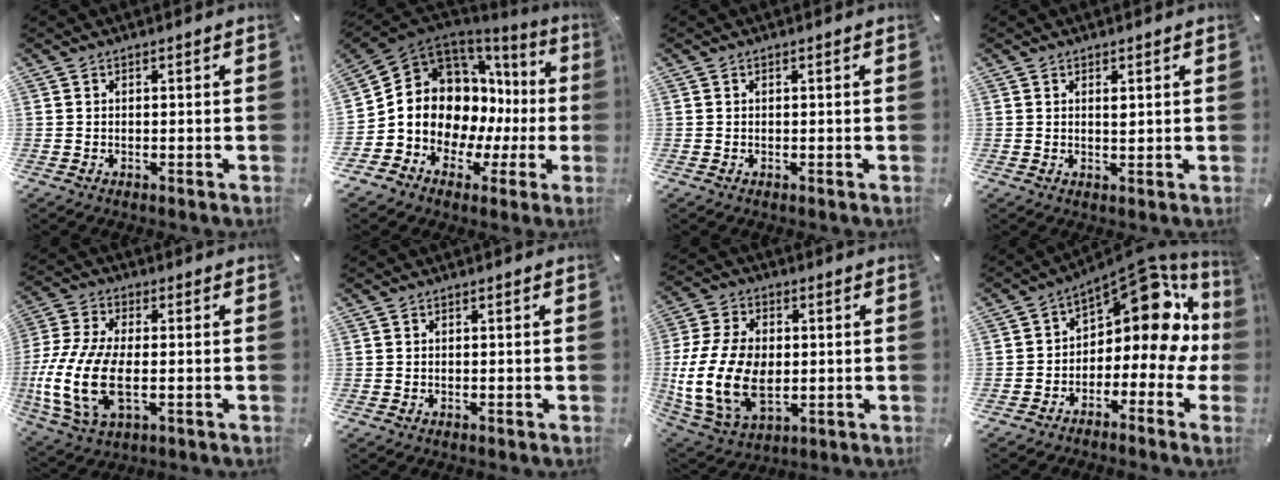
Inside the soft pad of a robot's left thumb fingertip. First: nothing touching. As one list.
[{"total": 11.9, "force": [1.8, 10.5, 5.3], "torque": [-0.092, -0.049, 0.042]}, {"total": 0.0}, {"total": 1.3, "force": [0.7, 0.4, 1.1], "torque": [-0.015, -0.003, 0.010]}, {"total": 15.3, "force": [-2.3, 8.2, 12.7], "torque": [-0.289, -0.017, -0.042]}, {"total": 0.0}, {"total": 17.8, "force": [-1.5, 12.7, 12.3], "torque": [-0.274, 0.004, -0.027]}, {"total": 14.2, "force": [4.7, 7.1, 11.4], "torque": [-0.160, -0.054, 0.066]}]